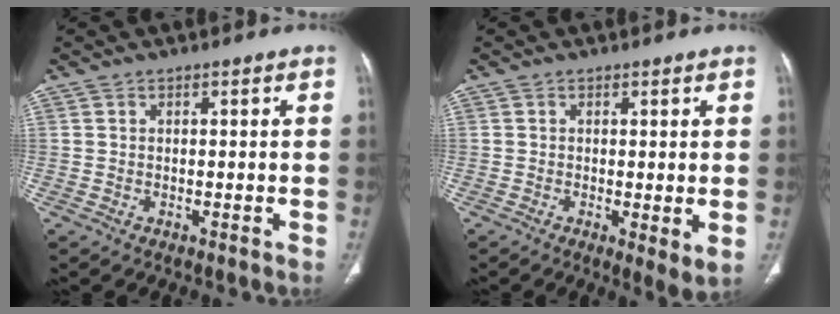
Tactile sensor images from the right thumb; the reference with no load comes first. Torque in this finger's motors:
{"motor_torque": [-0.77, 0.40, -0.07, -0.09, 0.01]}